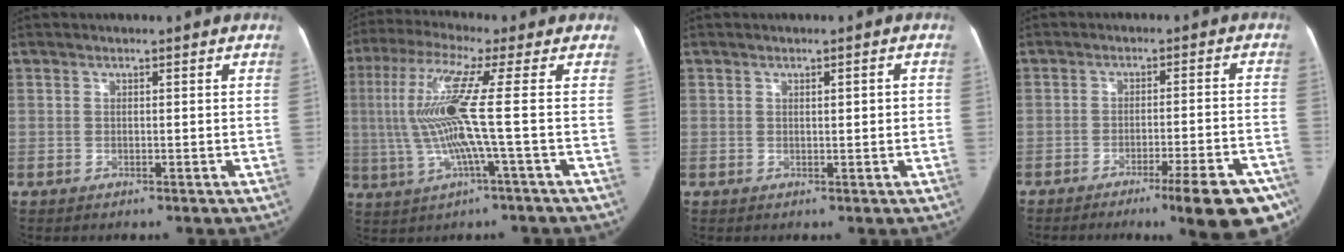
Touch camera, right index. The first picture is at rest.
{"total": 11.7, "force": [0.0, -1.3, 11.7], "torque": [-0.244, 0.004, -0.004]}
{"total": 1.6, "force": [0.2, 0.3, 1.6], "torque": [-0.024, 0.004, 0.003]}
{"total": 13.1, "force": [-9.0, 1.2, 9.4], "torque": [-0.070, 0.017, -0.124]}